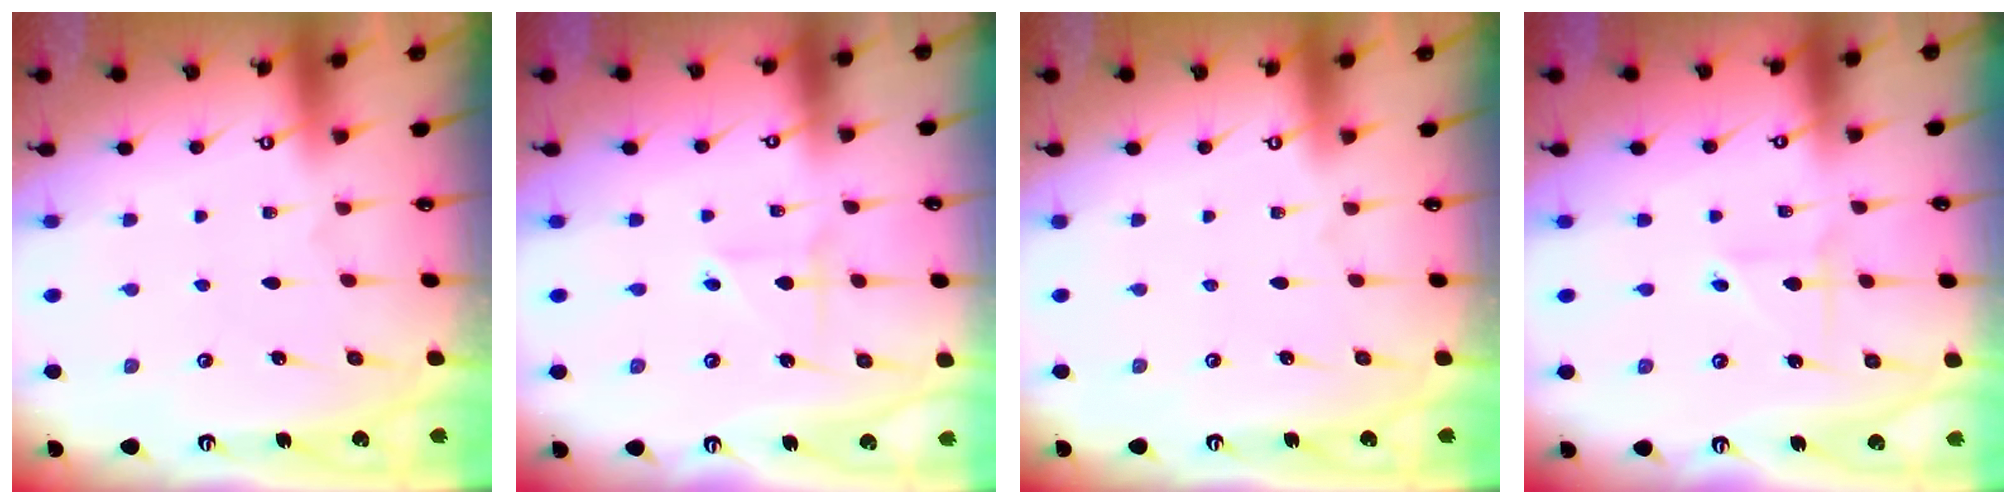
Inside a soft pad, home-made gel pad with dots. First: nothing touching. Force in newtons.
{"total": 2.2, "press": 2.2, "slide": 0.3}
{"total": 0.0}
{"total": 2.0, "press": 1.9, "slide": 0.3}